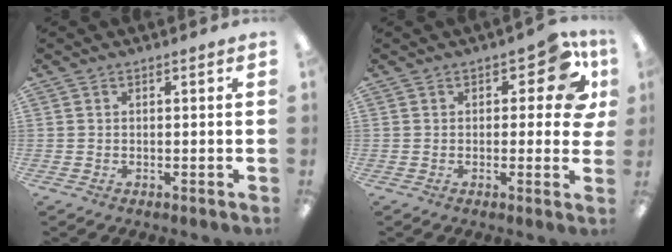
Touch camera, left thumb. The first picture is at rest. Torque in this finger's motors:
{"motor_torque": [0.87, 1.07, 0.82, 0.16, 0.01]}